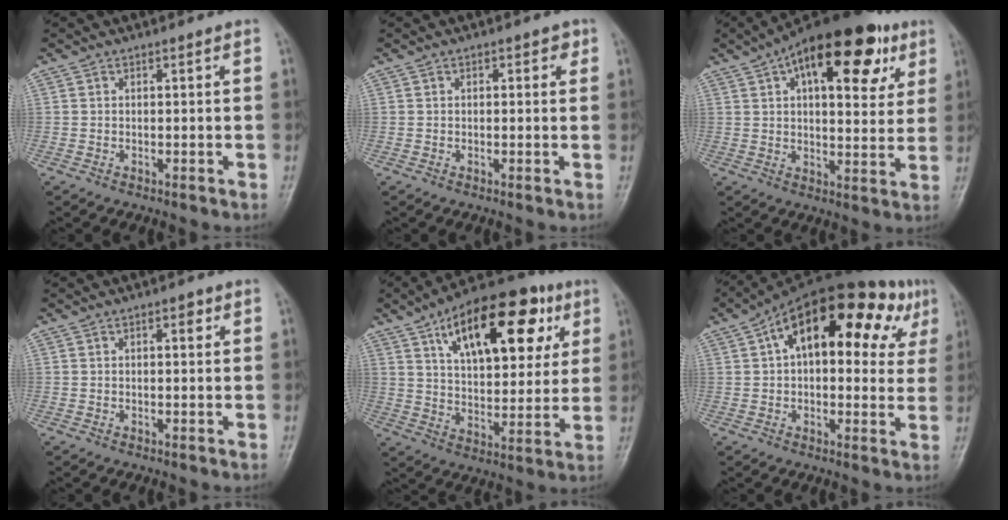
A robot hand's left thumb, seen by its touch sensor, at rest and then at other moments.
{"total": 2.1, "force": [0.8, 1.3, 1.5], "torque": [-0.005, 0.002, 0.005]}
{"total": 22.1, "force": [10.0, 10.3, 16.8], "torque": [-0.220, 0.001, 0.145]}
{"total": 2.0, "force": [0.8, 0.9, 1.5], "torque": [-0.016, 0.001, 0.009]}
{"total": 23.5, "force": [10.1, 11.4, 17.9], "torque": [-0.229, -0.011, 0.161]}
{"total": 23.3, "force": [8.5, 11.5, 18.4], "torque": [-0.239, 0.041, 0.115]}